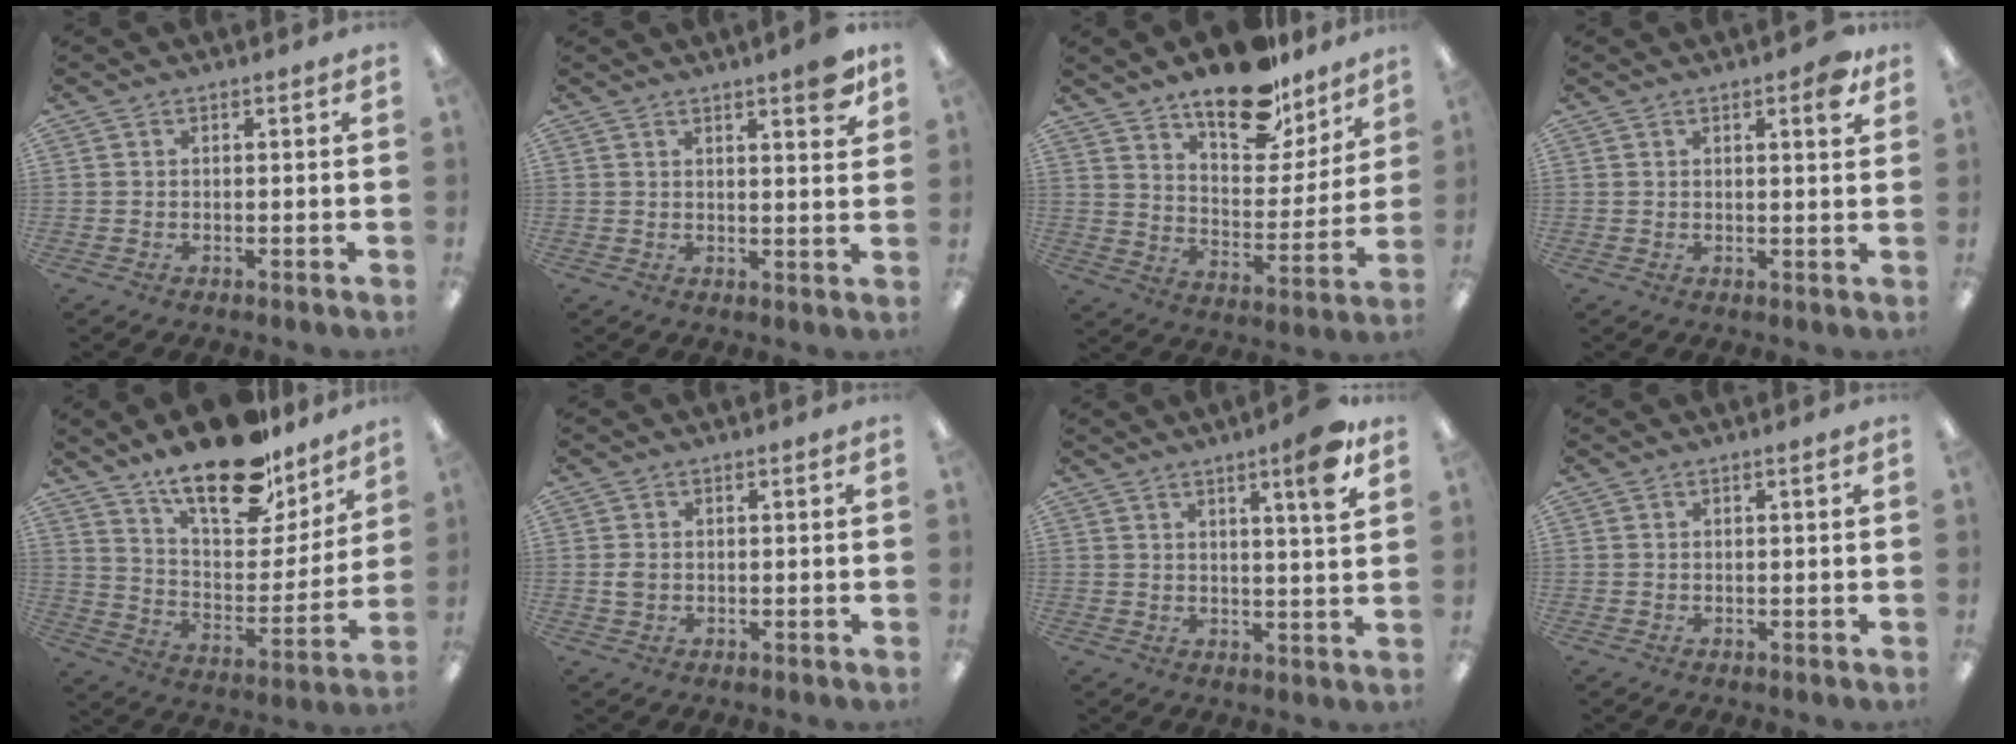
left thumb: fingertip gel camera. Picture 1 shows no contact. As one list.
[{"total": 6.2, "force": [4.3, 1.2, 4.3], "torque": [-0.054, -0.021, 0.067]}, {"total": 17.7, "force": [14.0, 7.1, 8.0], "torque": [-0.120, -0.097, 0.242]}, {"total": 3.9, "force": [2.3, 1.0, 3.1], "torque": [-0.042, -0.008, 0.034]}, {"total": 22.1, "force": [17.0, 8.5, 11.3], "torque": [-0.178, -0.115, 0.293]}, {"total": 1.9, "force": [0.1, 1.3, 1.3], "torque": [-0.026, 0.004, 0.000]}, {"total": 7.6, "force": [4.9, 0.5, 5.9], "torque": [-0.086, -0.024, 0.072]}, {"total": 1.0, "force": [0.4, 0.1, 0.9], "torque": [-0.017, 0.001, 0.007]}]